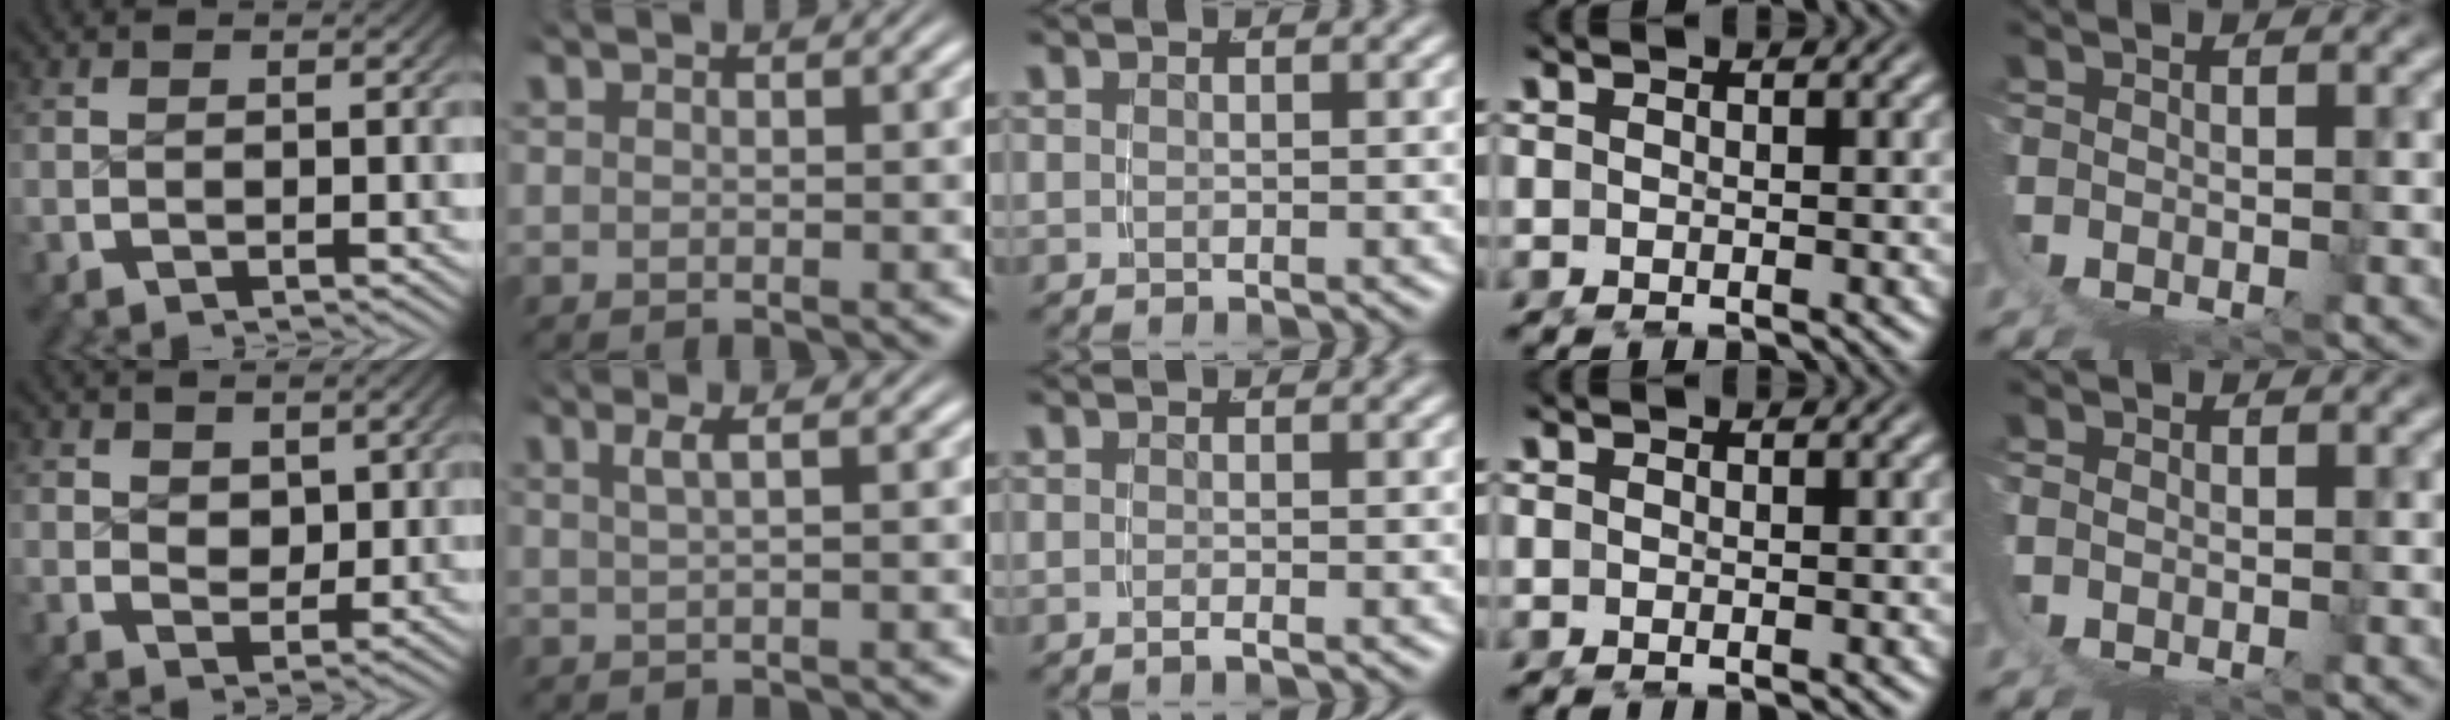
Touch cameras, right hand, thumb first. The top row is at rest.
{"thumb": {"total": 2.3, "force": [1.4, 1.4, 1.0], "torque": [-0.013, -0.018, 0.035]}, "index": {"total": 1.6, "force": [0.7, -0.3, 1.4], "torque": [-0.018, 0.004, 0.016]}, "middle": {"total": 0.8, "force": [-0.6, -0.5, 0.3], "torque": [-0.008, 0.002, -0.010]}, "little": {"total": 0.6, "force": [0.2, 0.5, 0.2], "torque": [-0.008, -0.001, 0.002]}}